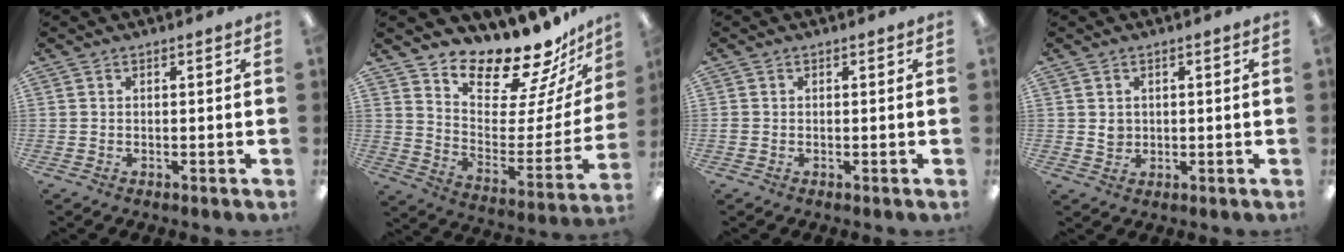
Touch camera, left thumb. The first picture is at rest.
{"total": 16.9, "force": [15.5, 4.6, 4.9], "torque": [-0.078, -0.144, 0.265]}
{"total": 0.6, "force": [-0.1, 0.5, 0.2], "torque": [-0.003, 0.003, -0.003]}
{"total": 2.5, "force": [0.7, 2.2, 0.9], "torque": [-0.011, 0.000, 0.011]}